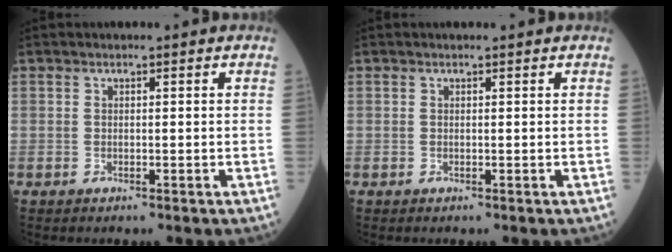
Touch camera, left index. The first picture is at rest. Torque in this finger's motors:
{"motor_torque": [-0.33, 0.05, -0.64, -0.04]}